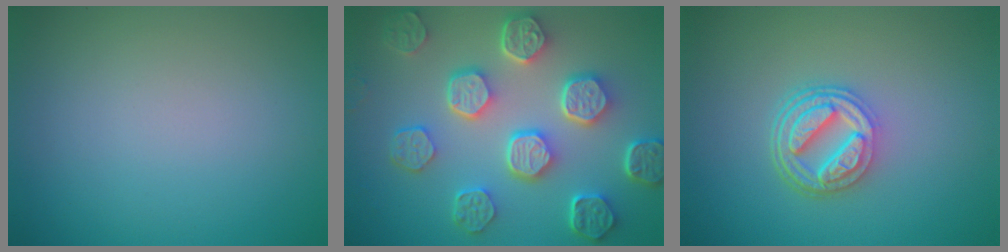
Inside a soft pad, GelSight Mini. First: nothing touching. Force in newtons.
{"total": 7.9, "press": 6.0, "slide": 5.1}
{"total": 4.7, "press": 3.6, "slide": 3.1}